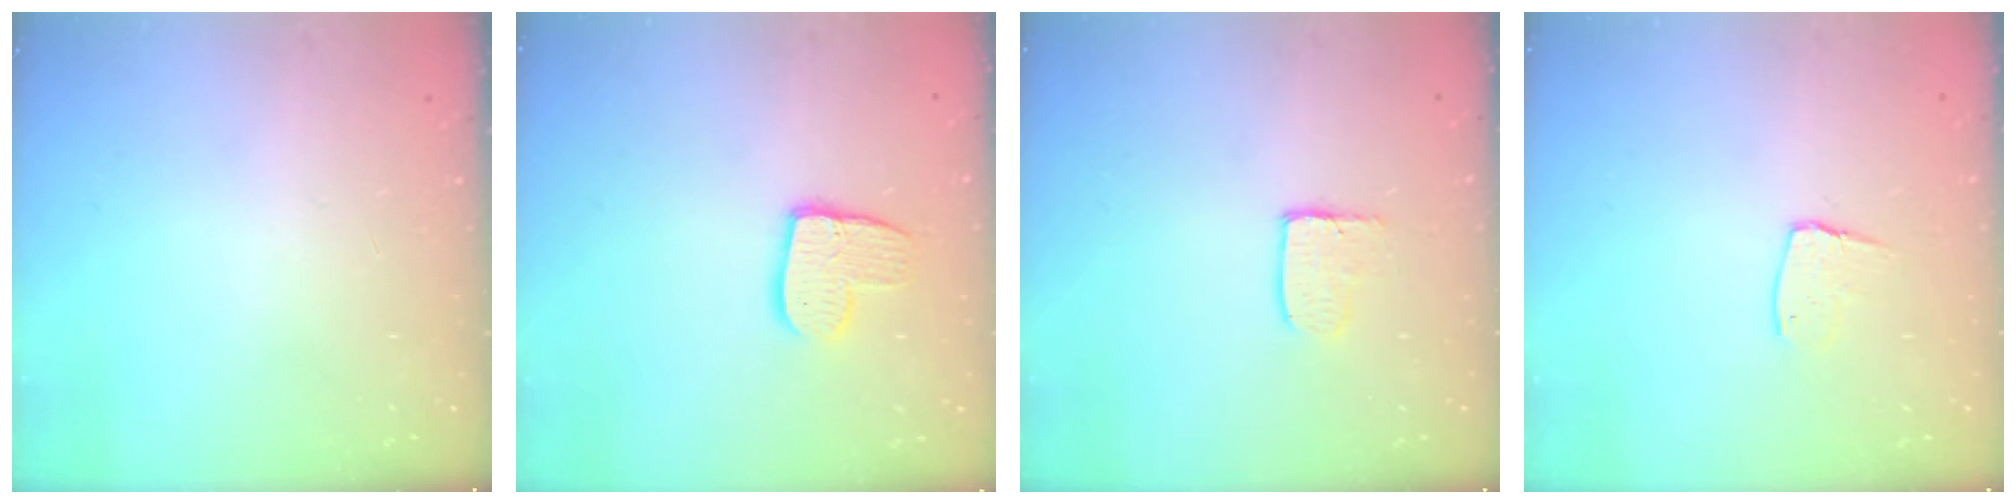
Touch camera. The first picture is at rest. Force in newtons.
{"total": 10.5, "press": 10.5, "slide": 0.8}
{"total": 3.4, "press": 3.4, "slide": 0.3}
{"total": 7.0, "press": 7.0, "slide": 0.5}